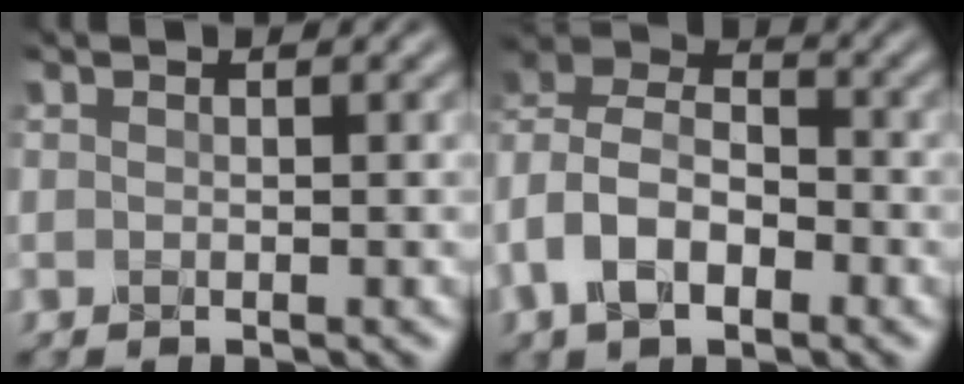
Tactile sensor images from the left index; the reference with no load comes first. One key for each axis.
{"total": 7.7, "fx": -2.4, "fy": 4.9, "fz": 5.4, "tx": -0.108, "ty": 0.011, "tz": -0.060}